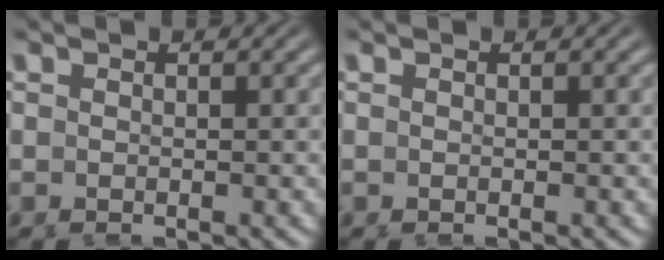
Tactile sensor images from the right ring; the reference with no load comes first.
{"total": 0.0}